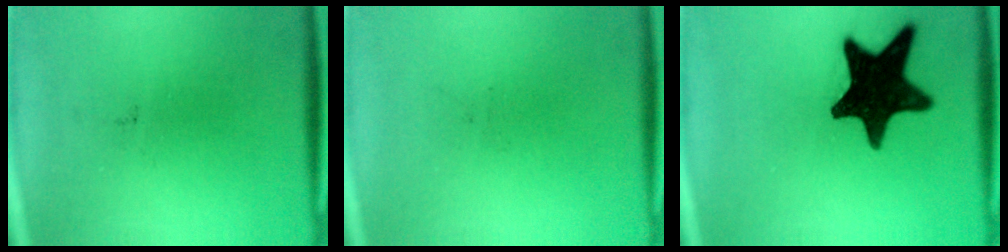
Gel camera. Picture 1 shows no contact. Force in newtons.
{"total": 0.0}
{"total": 17.2}